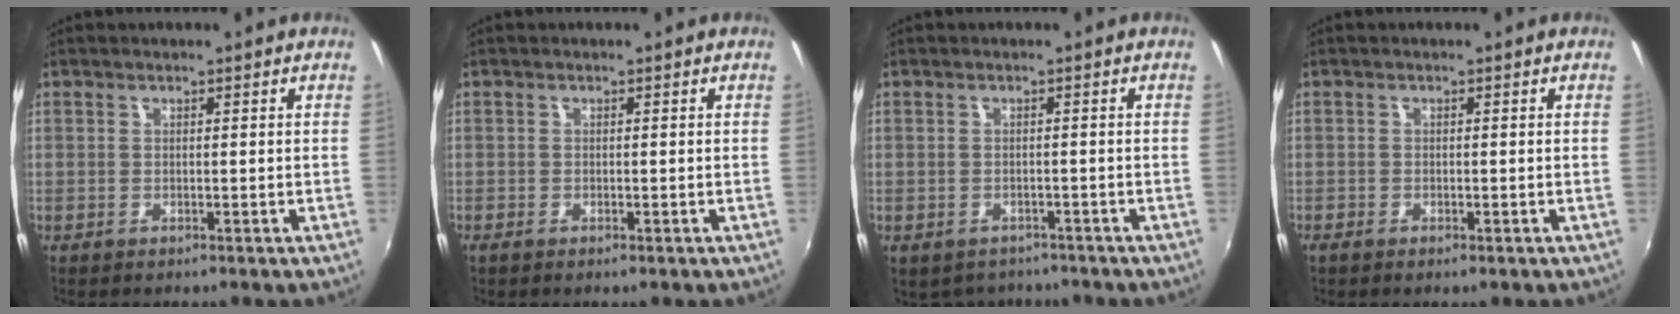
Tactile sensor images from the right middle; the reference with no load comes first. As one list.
[{"total": 0.8, "force": [-0.6, 0.3, 0.3], "torque": [-0.008, -0.003, -0.013]}, {"total": 4.7, "force": [-4.0, 2.4, 0.9], "torque": [-0.025, -0.017, -0.052]}, {"total": 3.8, "force": [-2.6, 2.7, 1.0], "torque": [-0.025, 0.001, -0.051]}]